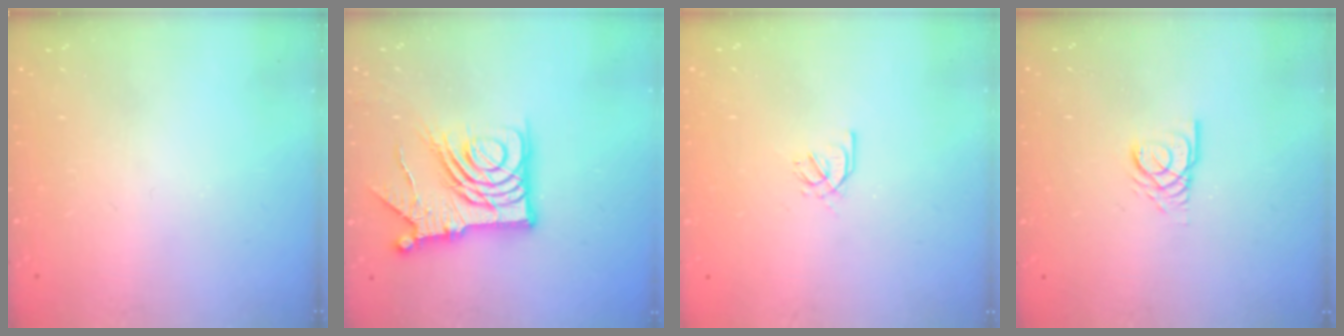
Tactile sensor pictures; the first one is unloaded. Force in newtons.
{"total": 15.4, "press": 15.3, "slide": 2.0}
{"total": 2.1, "press": 2.0, "slide": 0.7}
{"total": 3.1, "press": 3.0, "slide": 0.2}